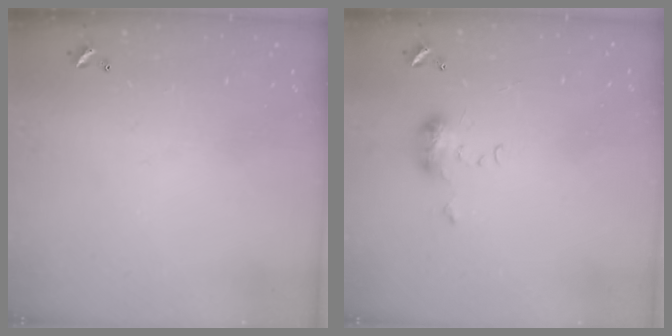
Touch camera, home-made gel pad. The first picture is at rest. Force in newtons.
{"total": 6.2, "press": 6.2, "slide": 0.7}